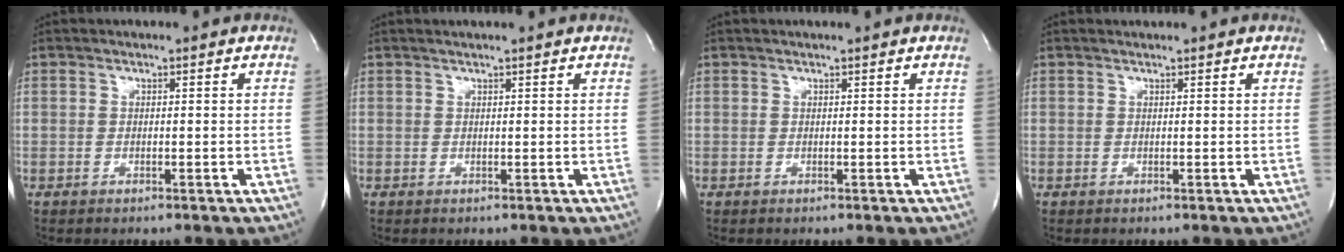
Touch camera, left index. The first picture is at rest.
{"total": 2.3, "force": [2.1, -0.3, 1.1], "torque": [-0.015, 0.014, 0.031]}
{"total": 1.2, "force": [1.1, -0.2, 0.4], "torque": [-0.008, 0.003, 0.016]}
{"total": 0.9, "force": [0.9, -0.1, 0.2], "torque": [-0.007, 0.008, 0.018]}